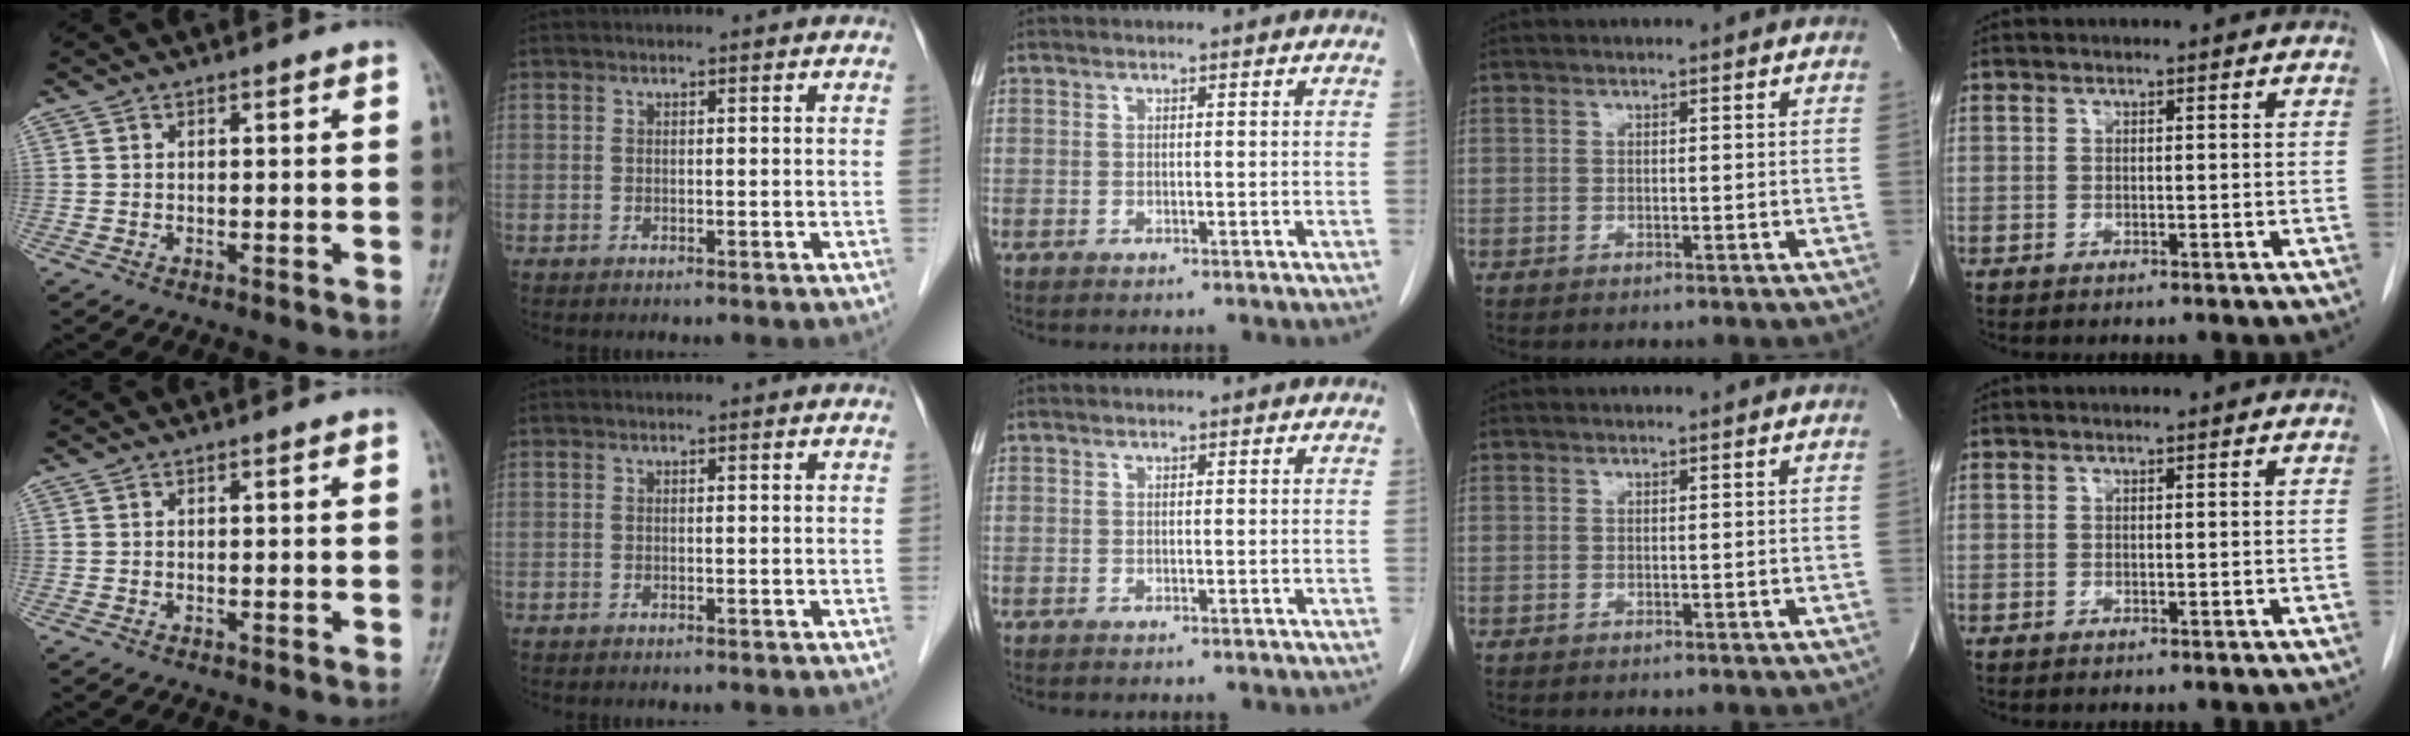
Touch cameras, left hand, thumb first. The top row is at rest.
{}